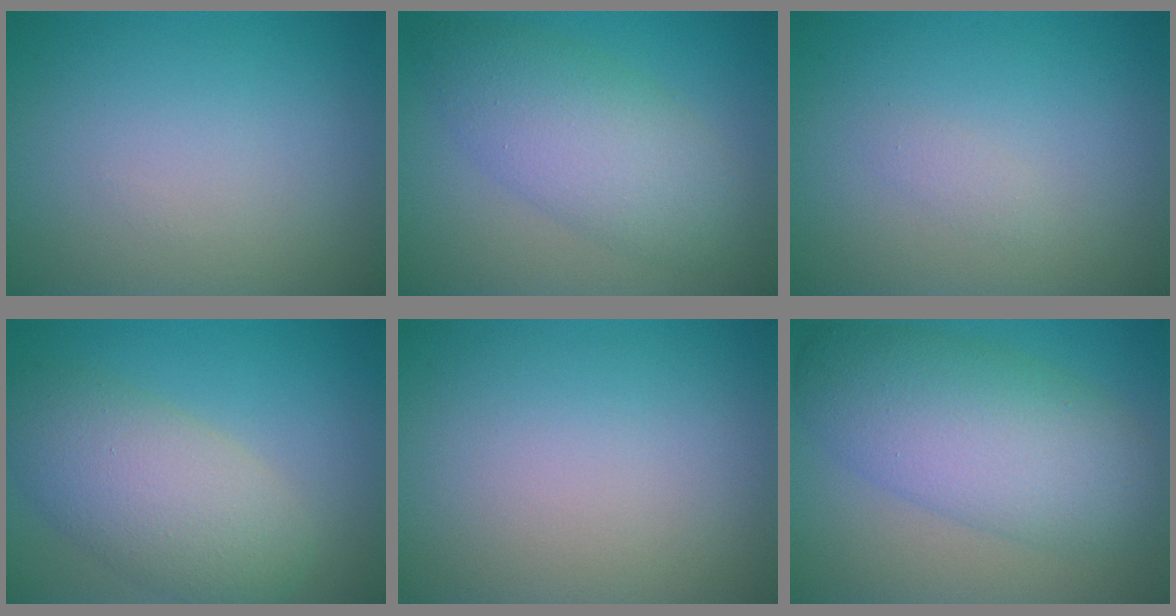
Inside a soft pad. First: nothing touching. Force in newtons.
{"total": 6.3, "press": 6.3, "slide": 0.2}
{"total": 0.7, "press": 0.7, "slide": 0.0}
{"total": 6.7, "press": 6.7, "slide": 0.4}
{"total": 0.0}
{"total": 8.3, "press": 8.3, "slide": 0.2}